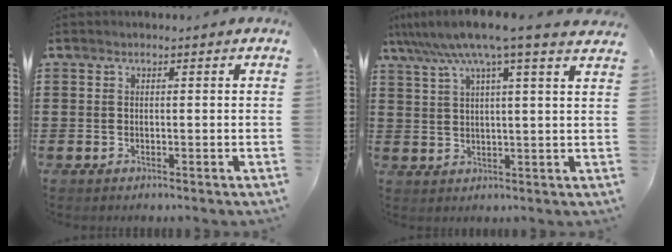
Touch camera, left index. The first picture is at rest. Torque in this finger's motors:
{"motor_torque": [2.14, 0.00, 0.41, 0.21]}